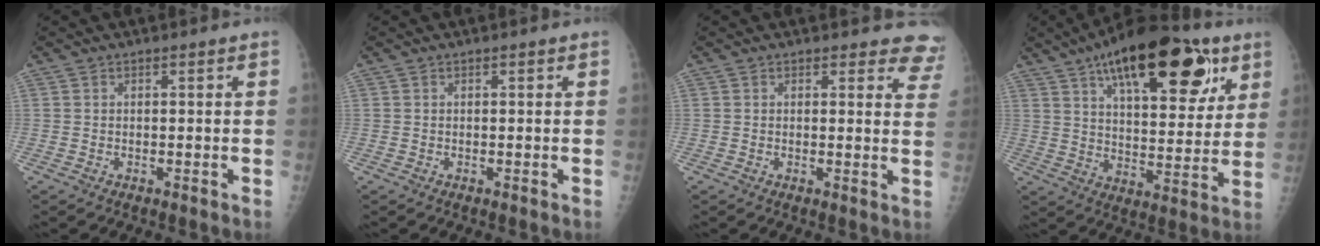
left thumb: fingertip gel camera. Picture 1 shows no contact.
{"total": 0.0}
{"total": 7.0, "force": [6.4, 2.8, 0.6], "torque": [0.046, -0.030, 0.034]}
{"total": 25.8, "force": [13.6, 10.9, 19.1], "torque": [-0.258, -0.018, 0.209]}